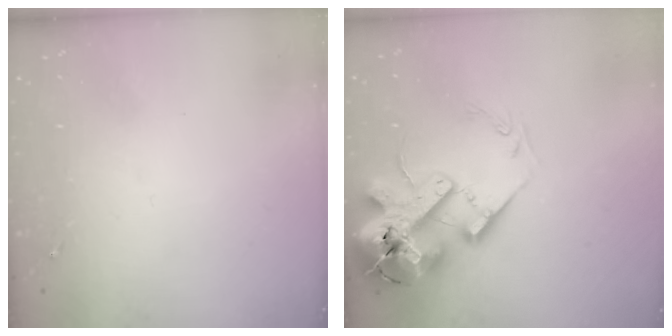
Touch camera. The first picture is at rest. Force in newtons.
{"total": 22.7, "press": 22.4, "slide": 3.8}